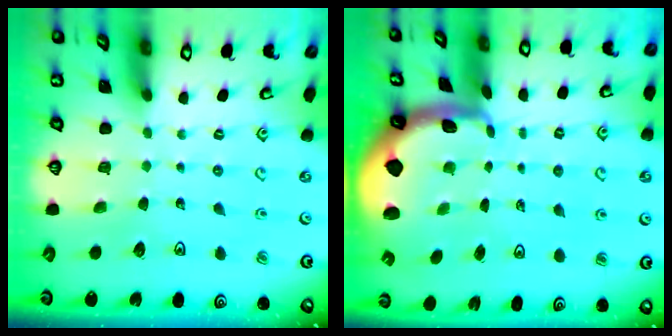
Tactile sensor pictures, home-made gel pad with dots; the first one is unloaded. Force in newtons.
{"total": 1.9, "press": 1.9, "slide": 0.4}